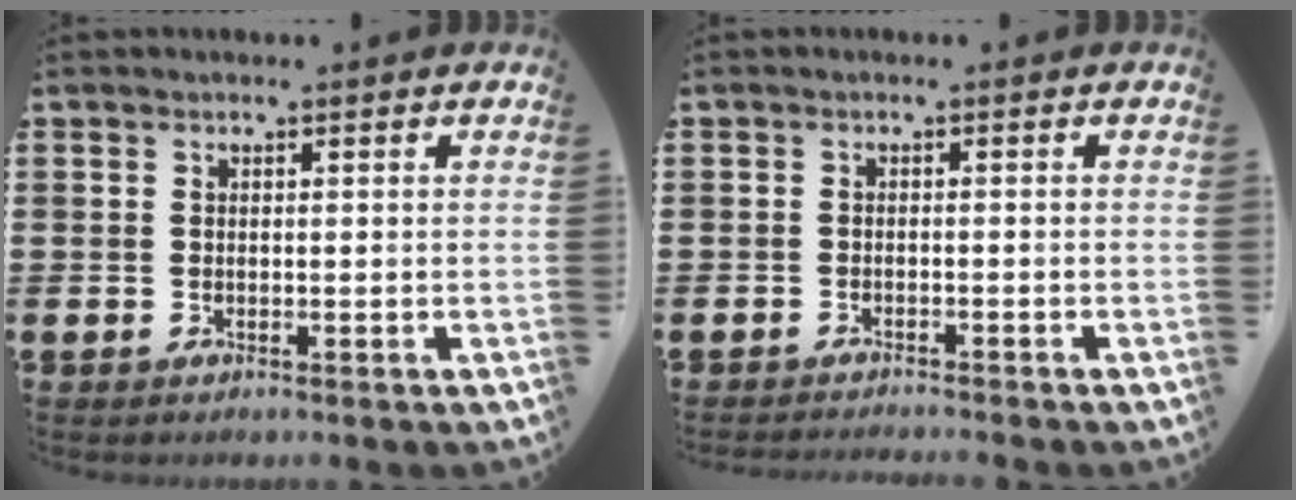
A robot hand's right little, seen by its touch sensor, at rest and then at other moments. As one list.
[{"total": 1.0, "force": [-0.9, -0.2, 0.0], "torque": [0.000, 0.000, -0.019]}]